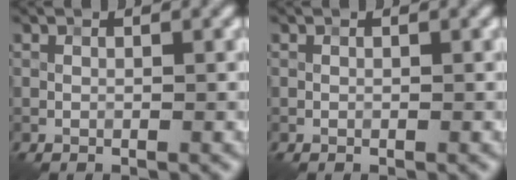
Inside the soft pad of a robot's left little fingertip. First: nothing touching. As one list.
[{"total": 0.0}]